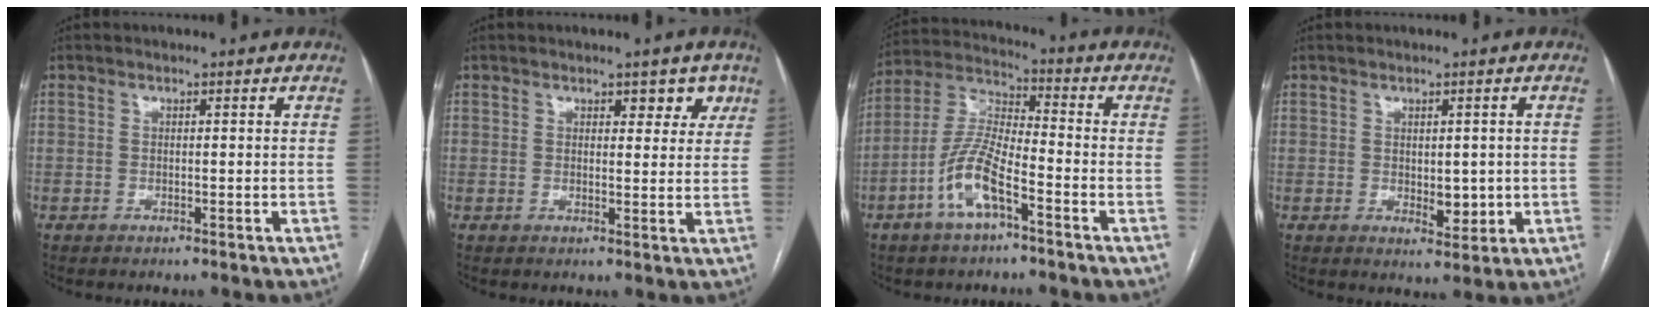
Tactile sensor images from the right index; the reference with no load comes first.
{"total": 3.3, "force": [2.0, 1.1, 2.4], "torque": [-0.025, -0.005, 0.023]}
{"total": 10.0, "force": [-4.7, 2.7, 8.4], "torque": [-0.184, 0.008, -0.093]}
{"total": 3.8, "force": [-0.2, 2.0, 3.3], "torque": [-0.042, -0.003, 0.007]}